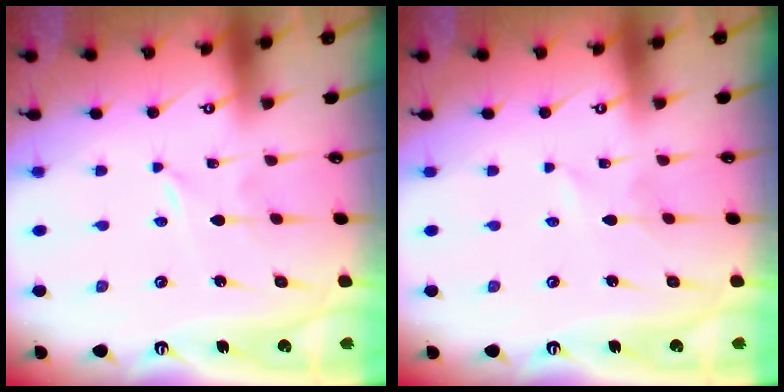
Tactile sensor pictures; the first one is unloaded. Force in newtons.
{"total": 0.7, "press": 0.6, "slide": 0.1}